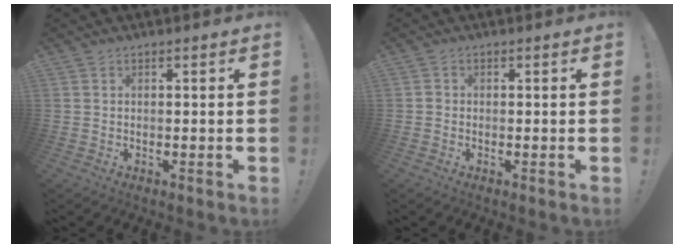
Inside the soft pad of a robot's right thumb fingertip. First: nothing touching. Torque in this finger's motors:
{"motor_torque": [-0.02, -0.12, -0.03, 0.12, 0.01]}